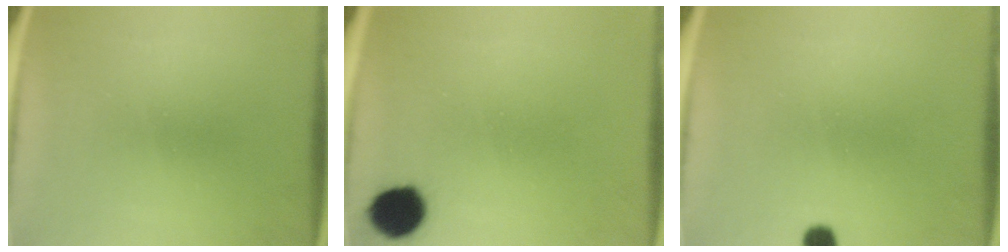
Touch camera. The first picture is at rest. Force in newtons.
{"total": 9.9}
{"total": 2.0}